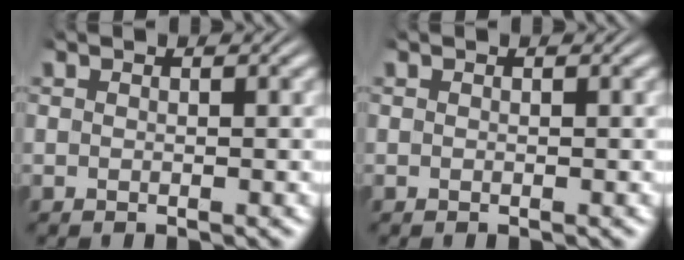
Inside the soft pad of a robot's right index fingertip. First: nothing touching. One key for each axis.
{"total": 0.0}